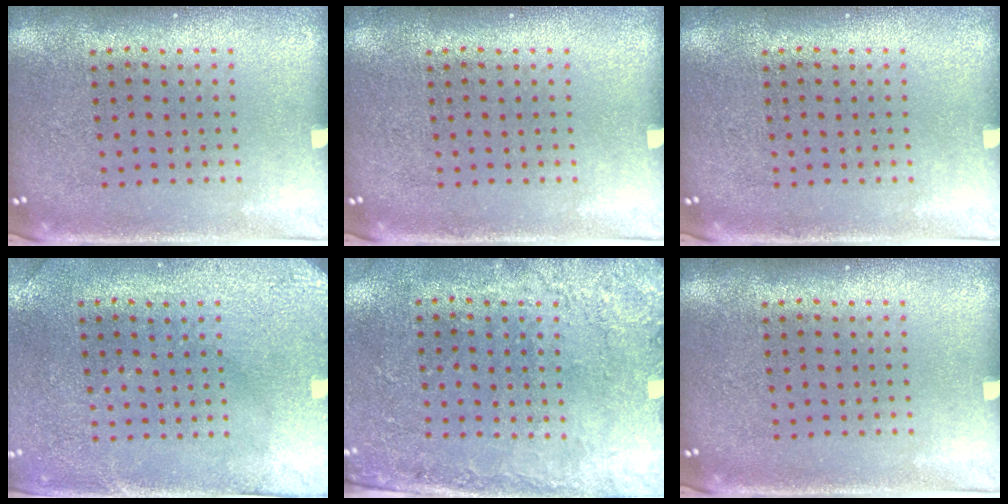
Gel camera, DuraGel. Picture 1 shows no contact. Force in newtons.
{"total": 0.0}
{"total": 0.0}
{"total": 3.0, "press": 2.5, "slide": 1.7}
{"total": 2.6, "press": 2.1, "slide": 1.5}
{"total": 0.0}